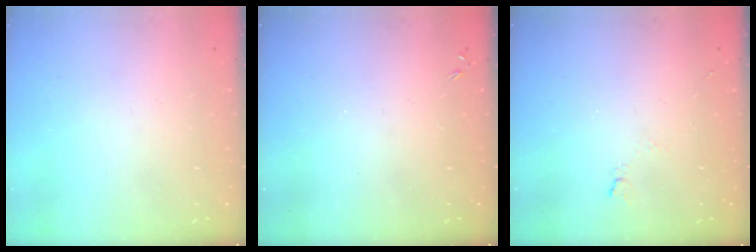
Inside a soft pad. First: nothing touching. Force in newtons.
{"total": 0.0}
{"total": 4.3, "press": 4.2, "slide": 0.7}